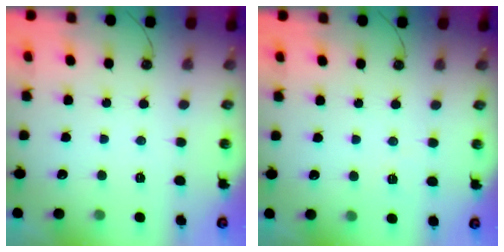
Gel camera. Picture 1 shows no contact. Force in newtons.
{"total": 2.7, "press": 2.5, "slide": 1.0}